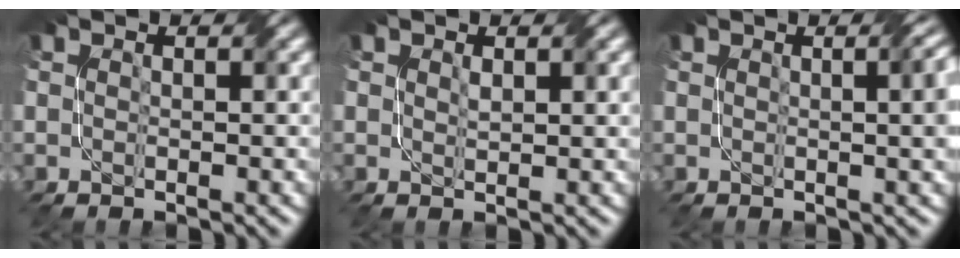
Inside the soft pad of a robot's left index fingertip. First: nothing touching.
{"total": 1.2, "force": [0.5, 0.6, 0.9], "torque": [-0.017, -0.005, 0.015]}
{"total": 5.3, "force": [0.8, 2.2, 4.7], "torque": [-0.023, 0.014, 0.010]}